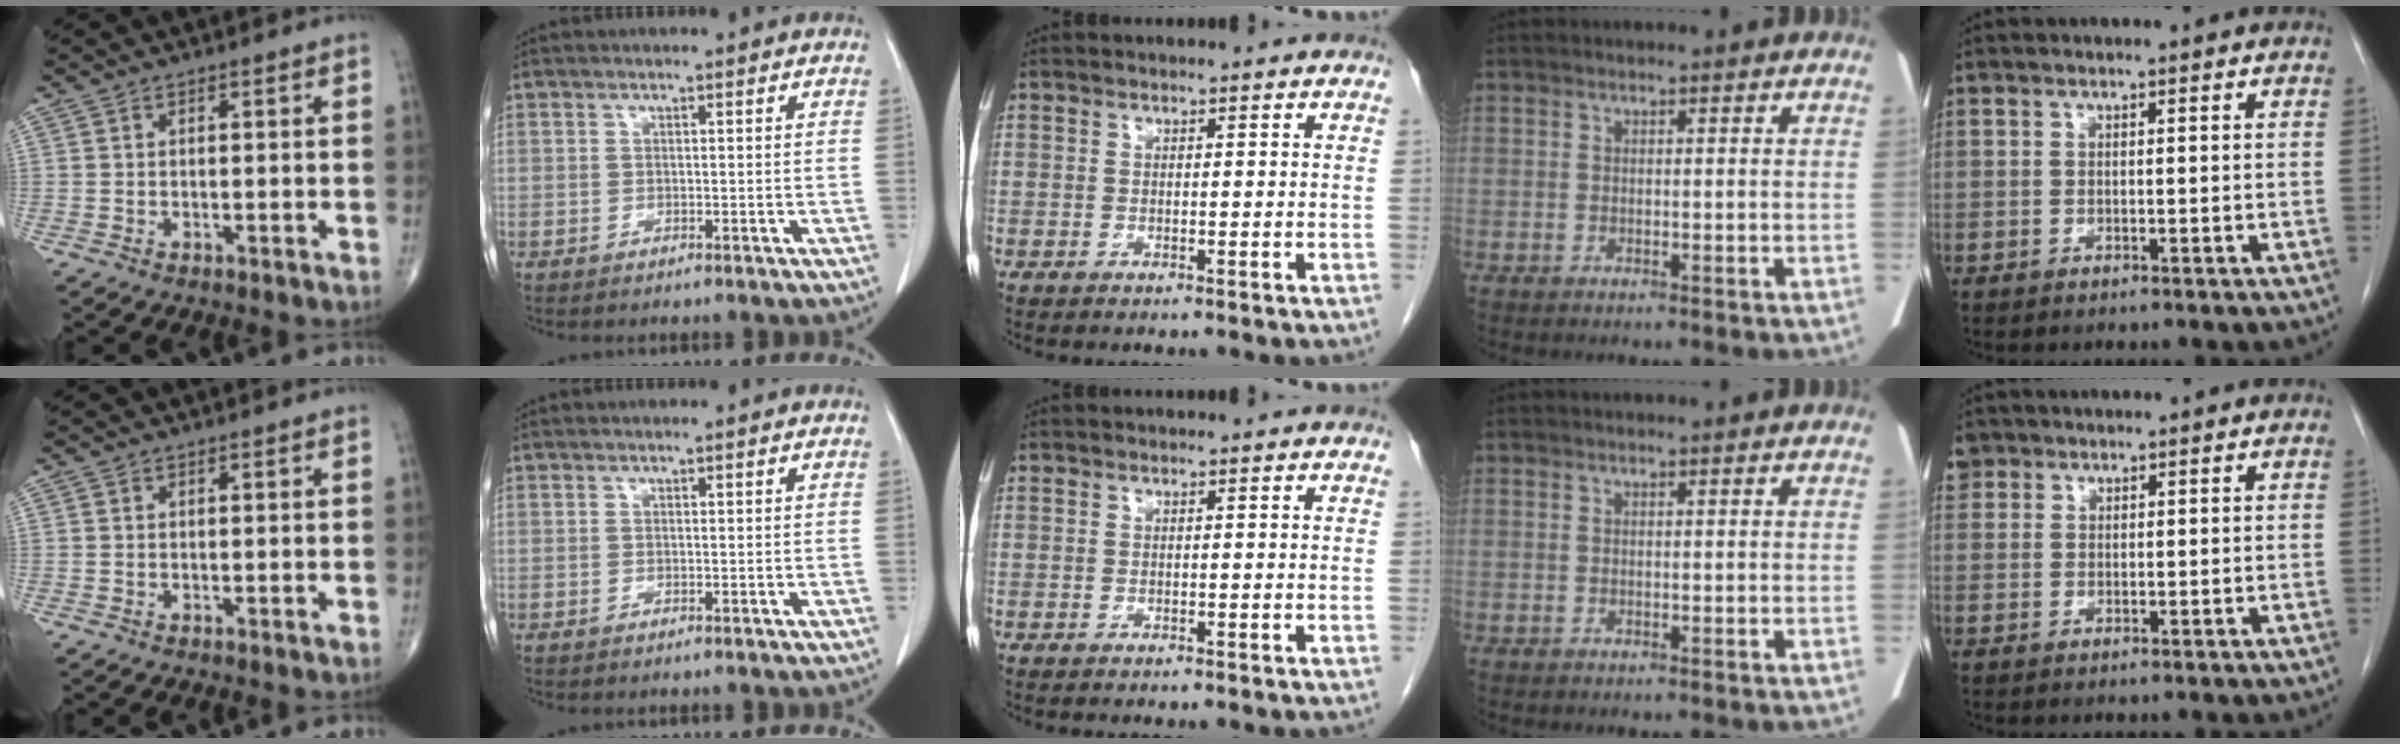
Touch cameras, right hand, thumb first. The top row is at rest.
{"little": {"total": 2.6, "force": [1.4, 2.1, 0.2], "torque": [0.004, 0.010, 0.025]}}